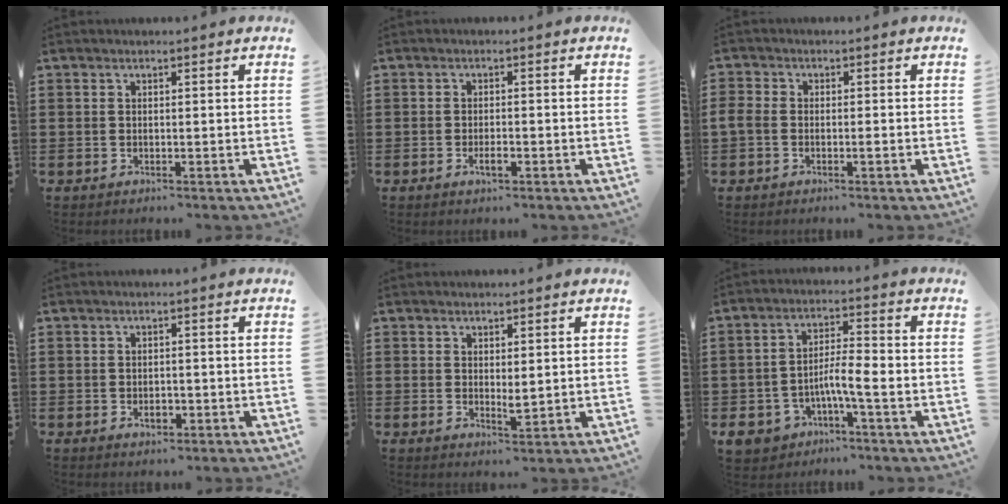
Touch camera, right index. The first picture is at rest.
{"total": 2.1, "force": [-0.9, 0.7, 1.7], "torque": [-0.031, 0.001, -0.017]}
{"total": 1.8, "force": [-0.8, 0.9, 1.4], "torque": [-0.036, -0.002, -0.017]}
{"total": 1.9, "force": [-0.7, 1.1, 1.4], "torque": [-0.029, 0.002, -0.013]}
{"total": 1.9, "force": [0.6, 0.9, 1.5], "torque": [-0.020, -0.002, 0.010]}
{"total": 5.9, "force": [-2.6, 2.5, 4.7], "torque": [-0.104, -0.001, -0.054]}